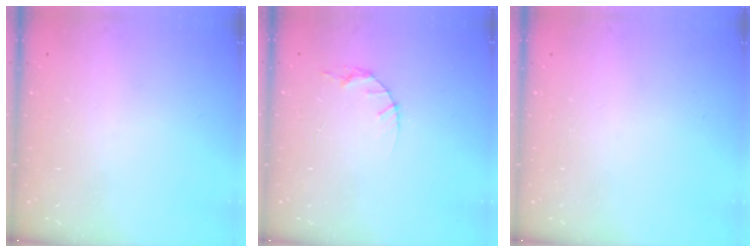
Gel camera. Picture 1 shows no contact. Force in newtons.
{"total": 4.1, "press": 4.1, "slide": 0.5}
{"total": 0.0}